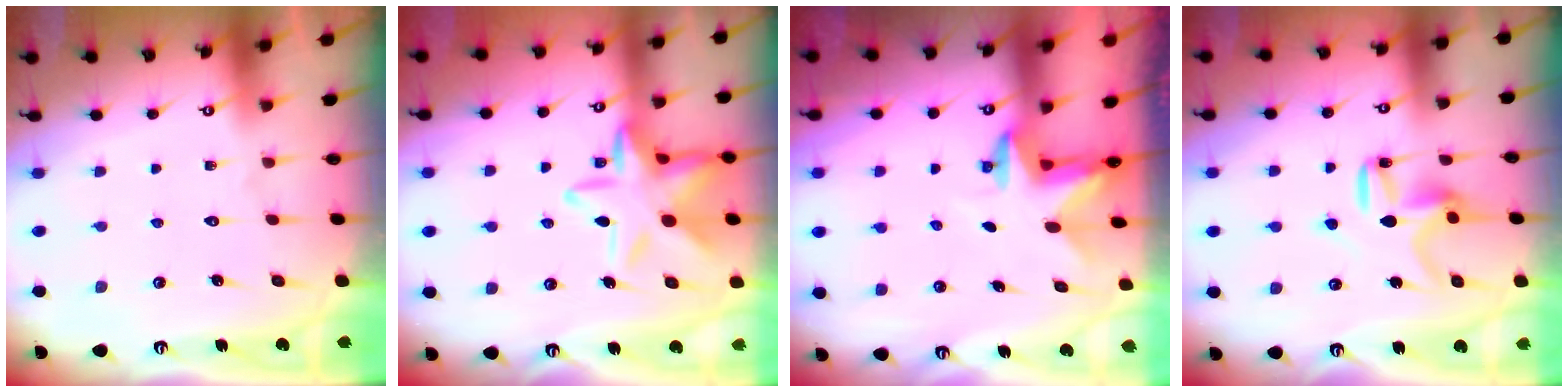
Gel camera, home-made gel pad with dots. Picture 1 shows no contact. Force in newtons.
{"total": 15.8, "press": 15.8, "slide": 1.1}
{"total": 2.4, "press": 2.3, "slide": 0.4}
{"total": 9.6, "press": 9.6, "slide": 0.7}